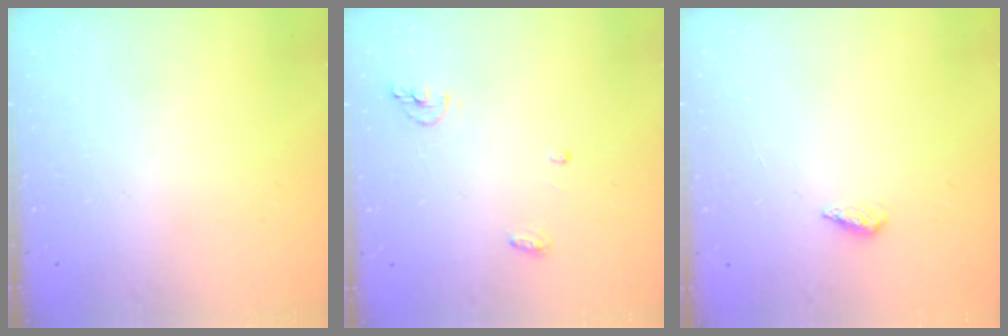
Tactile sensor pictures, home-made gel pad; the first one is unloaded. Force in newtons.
{"total": 5.2, "press": 5.0, "slide": 1.2}
{"total": 2.1, "press": 1.9, "slide": 0.8}